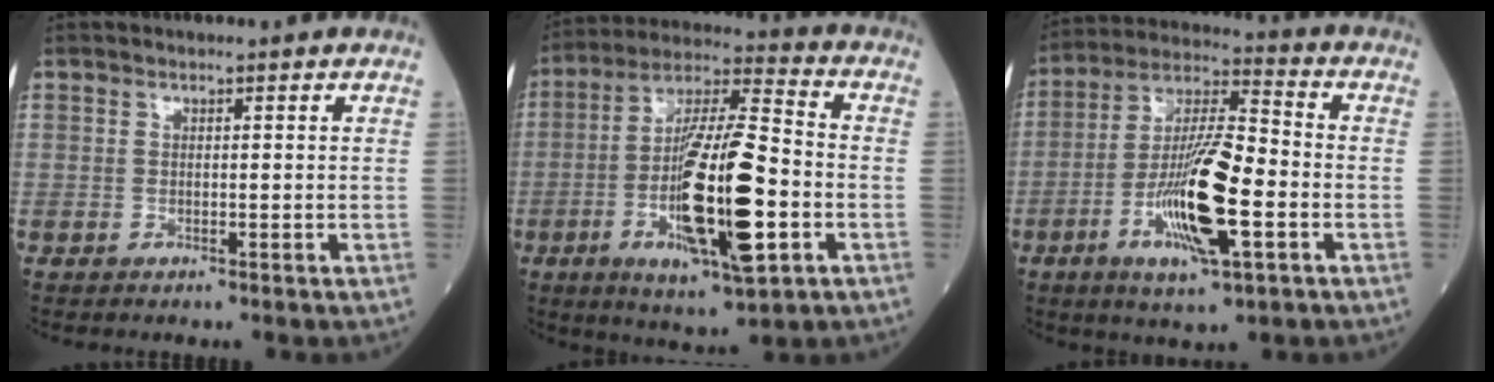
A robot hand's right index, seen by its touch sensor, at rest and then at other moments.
{"total": 19.4, "force": [-4.8, 3.3, 18.5], "torque": [-0.353, -0.008, -0.078]}
{"total": 15.6, "force": [-4.6, 2.9, 14.6], "torque": [-0.285, -0.006, -0.081]}